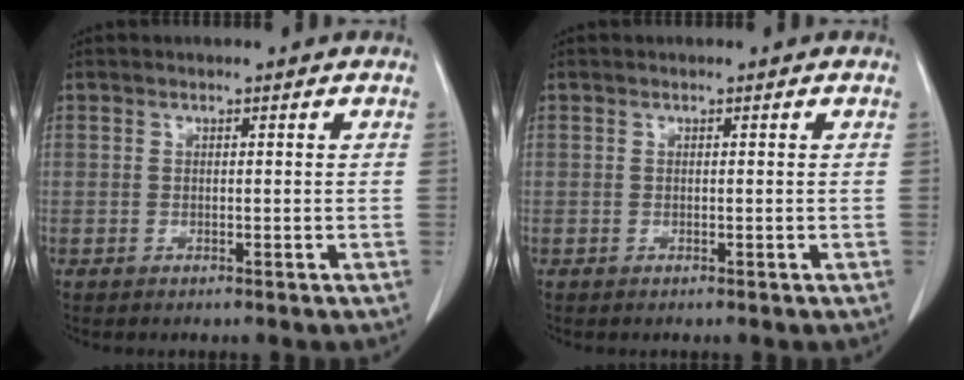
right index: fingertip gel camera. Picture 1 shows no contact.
{"total": 0.0}